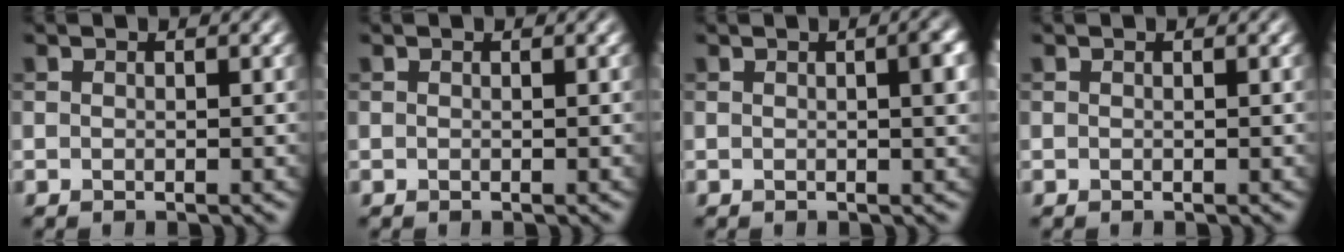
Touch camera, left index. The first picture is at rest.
{"total": 0.0}
{"total": 2.7, "force": [0.4, 0.6, 2.6], "torque": [-0.026, 0.008, 0.003]}
{"total": 0.0}